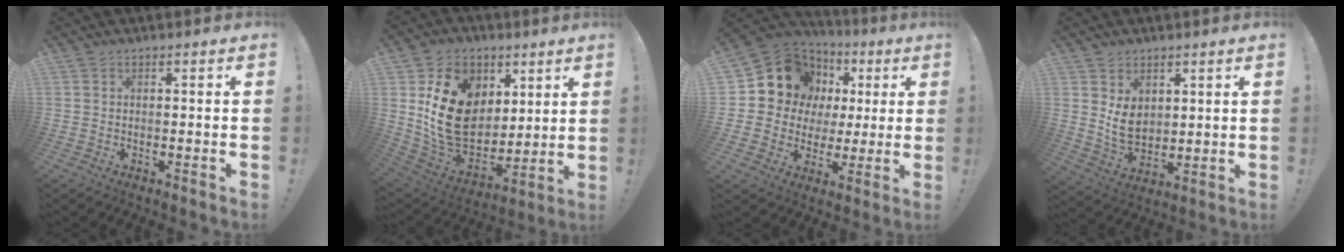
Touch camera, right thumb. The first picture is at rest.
{"total": 21.4, "force": [4.9, 16.3, 12.9], "torque": [-0.226, -0.021, 0.112]}
{"total": 12.4, "force": [5.3, 10.4, 4.0], "torque": [-0.068, -0.042, 0.119]}
{"total": 8.1, "force": [3.1, 6.3, 3.9], "torque": [-0.064, -0.023, 0.063]}